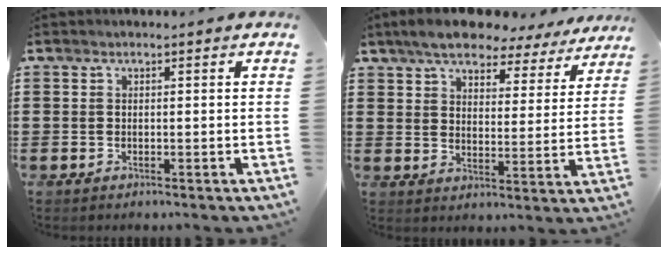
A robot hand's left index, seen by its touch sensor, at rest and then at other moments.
{"total": 7.1, "force": [6.4, 1.5, 2.5], "torque": [-0.070, -0.028, 0.113]}